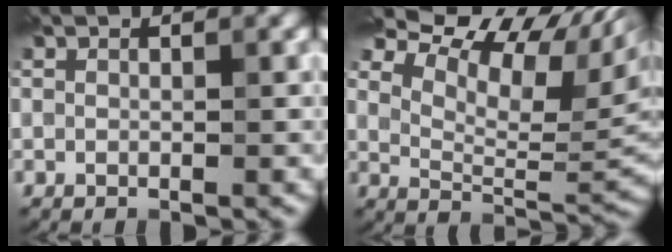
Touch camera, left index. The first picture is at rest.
{"total": 12.4, "force": [8.0, 4.7, 8.2], "torque": [-0.147, 0.029, 0.131]}